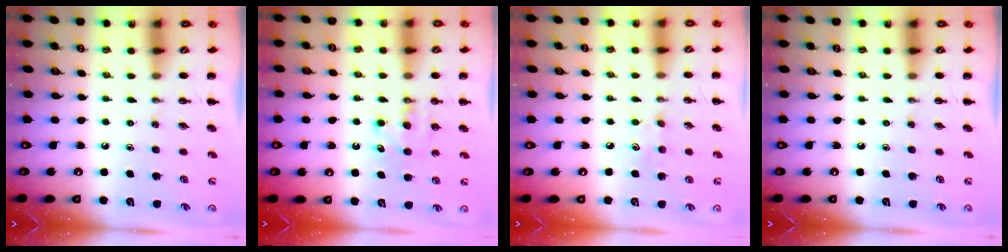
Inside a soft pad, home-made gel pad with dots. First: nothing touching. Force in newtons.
{"total": 5.9, "press": 5.7, "slide": 1.5}
{"total": 4.1, "press": 4.0, "slide": 1.2}
{"total": 0.0}